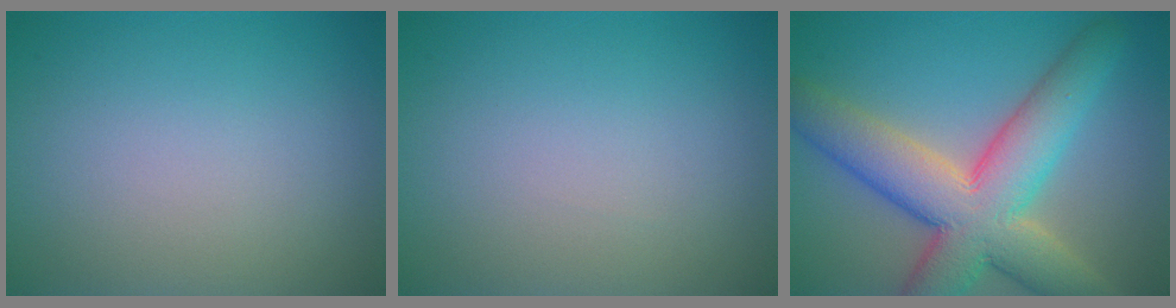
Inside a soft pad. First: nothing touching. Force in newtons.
{"total": 0.0}
{"total": 10.4, "press": 10.4, "slide": 0.6}